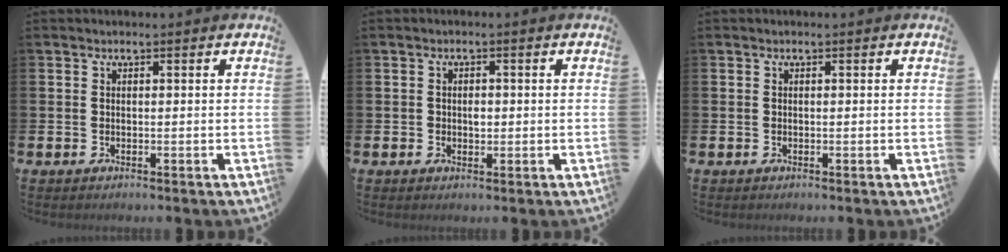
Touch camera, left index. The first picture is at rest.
{"total": 1.4, "force": [0.1, 1.1, 0.8], "torque": [0.006, -0.002, -0.005]}
{"total": 0.0}